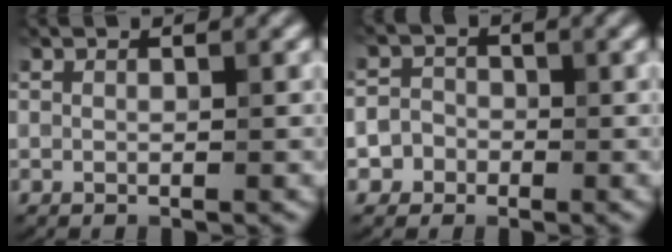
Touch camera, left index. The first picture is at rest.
{"total": 2.9, "force": [-1.2, 2.6, 0.4], "torque": [0.024, 0.003, -0.029]}